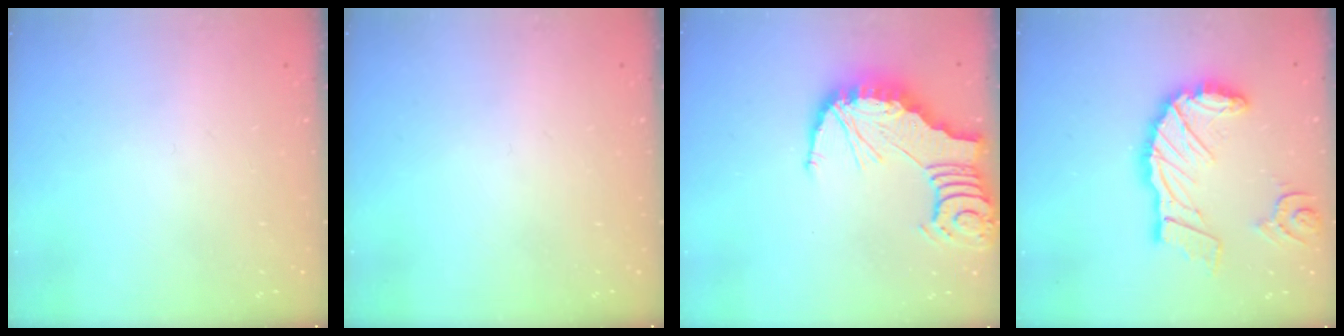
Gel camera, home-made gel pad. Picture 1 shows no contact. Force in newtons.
{"total": 0.0}
{"total": 5.6, "press": 5.5, "slide": 0.6}
{"total": 19.4, "press": 19.2, "slide": 2.4}